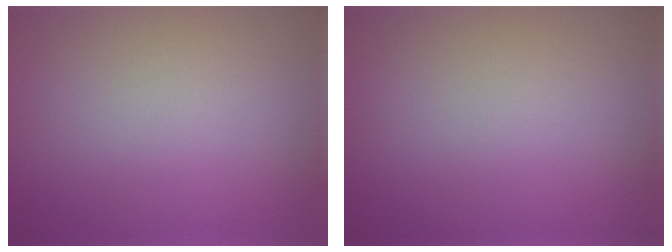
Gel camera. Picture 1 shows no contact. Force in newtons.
{"total": 0.0}